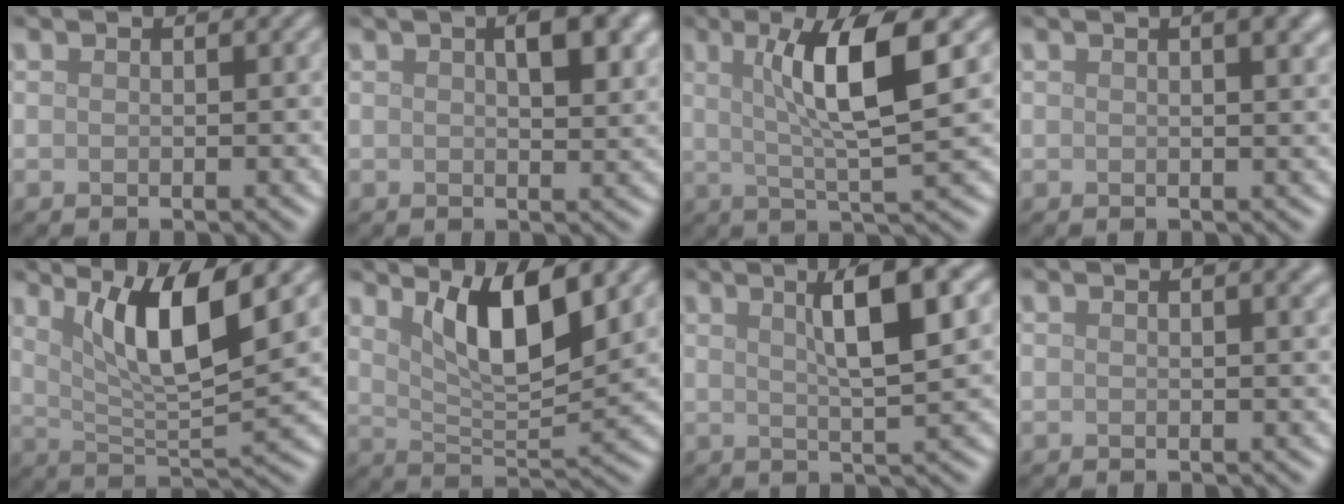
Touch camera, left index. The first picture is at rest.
{"total": 5.1, "force": [1.9, 1.9, 4.3], "torque": [-0.053, 0.009, 0.025]}
{"total": 7.4, "force": [2.1, 1.3, 7.0], "torque": [-0.112, 0.005, 0.035]}
{"total": 4.9, "force": [2.1, 2.1, 3.9], "torque": [-0.021, 0.022, 0.008]}
{"total": 7.6, "force": [3.3, 1.7, 6.7], "torque": [-0.112, -0.008, 0.061]}
{"total": 7.0, "force": [3.5, 2.0, 5.8], "torque": [-0.099, -0.008, 0.062]}
{"total": 6.3, "force": [2.4, 1.1, 5.7], "torque": [-0.080, 0.010, 0.036]}
{"total": 2.8, "force": [1.4, 1.1, 2.3], "torque": [-0.011, 0.008, 0.014]}